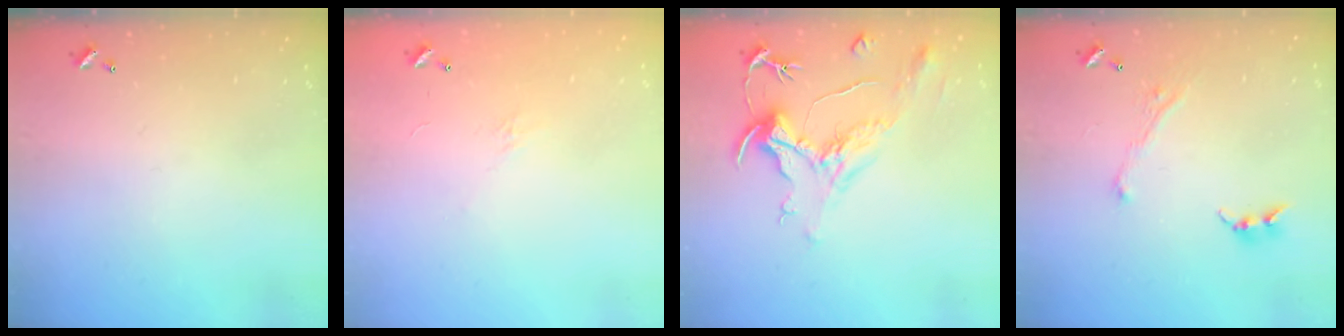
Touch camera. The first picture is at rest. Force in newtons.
{"total": 5.6, "press": 5.5, "slide": 0.9}
{"total": 2.1, "press": 1.7, "slide": 1.3}
{"total": 2.8, "press": 2.8, "slide": 0.1}